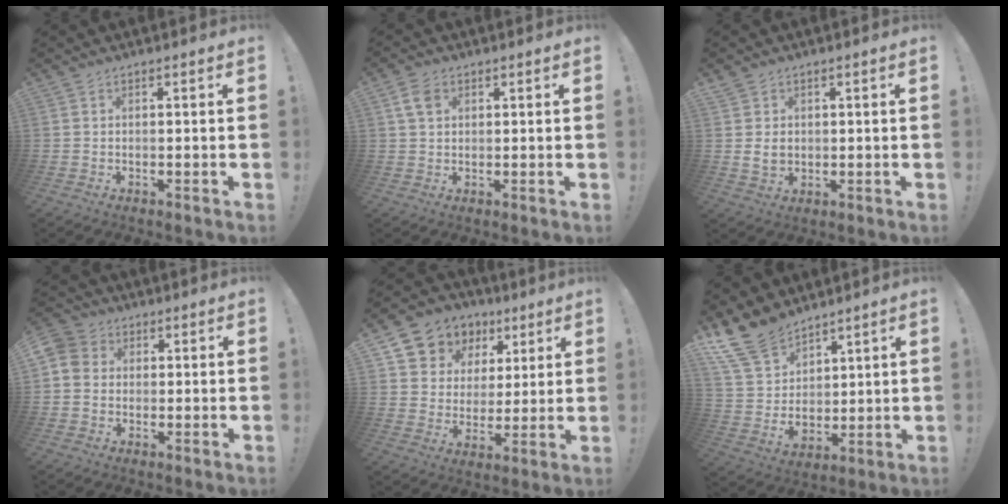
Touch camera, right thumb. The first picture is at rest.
{"total": 4.9, "force": [1.9, 3.4, 3.0], "torque": [-0.050, 0.004, 0.038]}
{"total": 4.2, "force": [0.8, 3.4, 2.3], "torque": [-0.021, -0.002, 0.015]}
{"total": 6.1, "force": [0.2, 5.6, 2.3], "torque": [-0.041, 0.011, 0.005]}
{"total": 9.7, "force": [5.1, 8.1, 1.7], "torque": [-0.031, -0.038, 0.108]}
{"total": 15.2, "force": [10.9, 9.0, 5.5], "torque": [-0.114, -0.074, 0.215]}